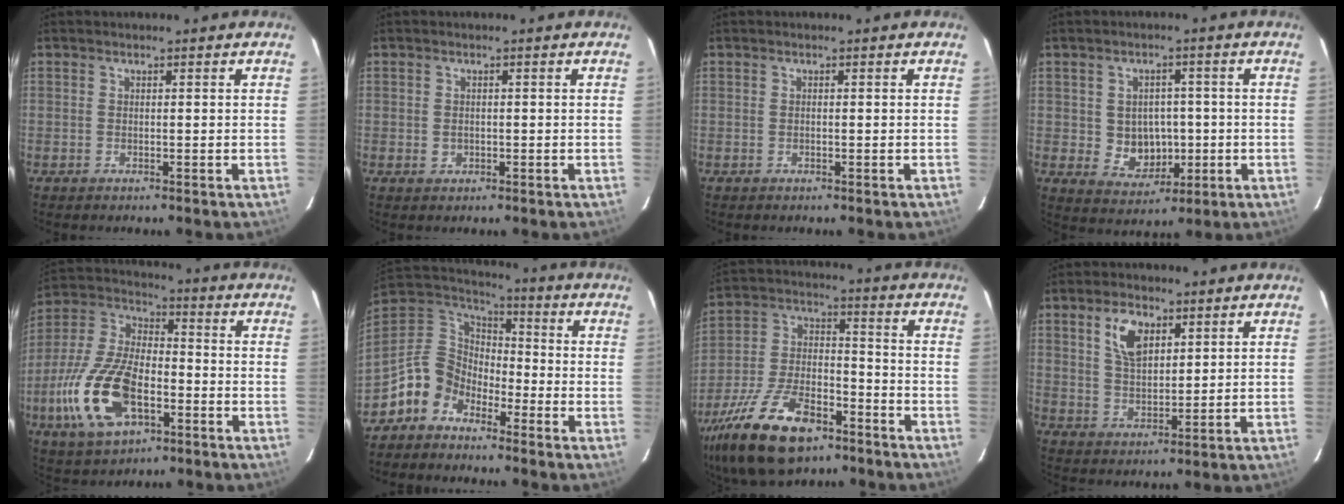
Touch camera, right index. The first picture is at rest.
{"total": 1.2, "force": [-0.2, 1.1, 0.4], "torque": [-0.005, 0.002, -0.002]}
{"total": 0.0}
{"total": 6.9, "force": [-0.5, 6.2, 3.2], "torque": [-0.065, 0.007, 0.012]}
{"total": 18.7, "force": [-6.7, 9.4, 14.7], "torque": [-0.329, -0.007, -0.121]}
{"total": 10.9, "force": [-7.4, 7.3, 3.1], "torque": [-0.082, 0.034, -0.156]}
{"total": 21.1, "force": [-13.4, 9.6, 13.2], "torque": [-0.278, -0.015, -0.233]}
{"total": 7.5, "force": [3.5, 4.0, 5.3], "torque": [-0.098, 0.009, 0.069]}